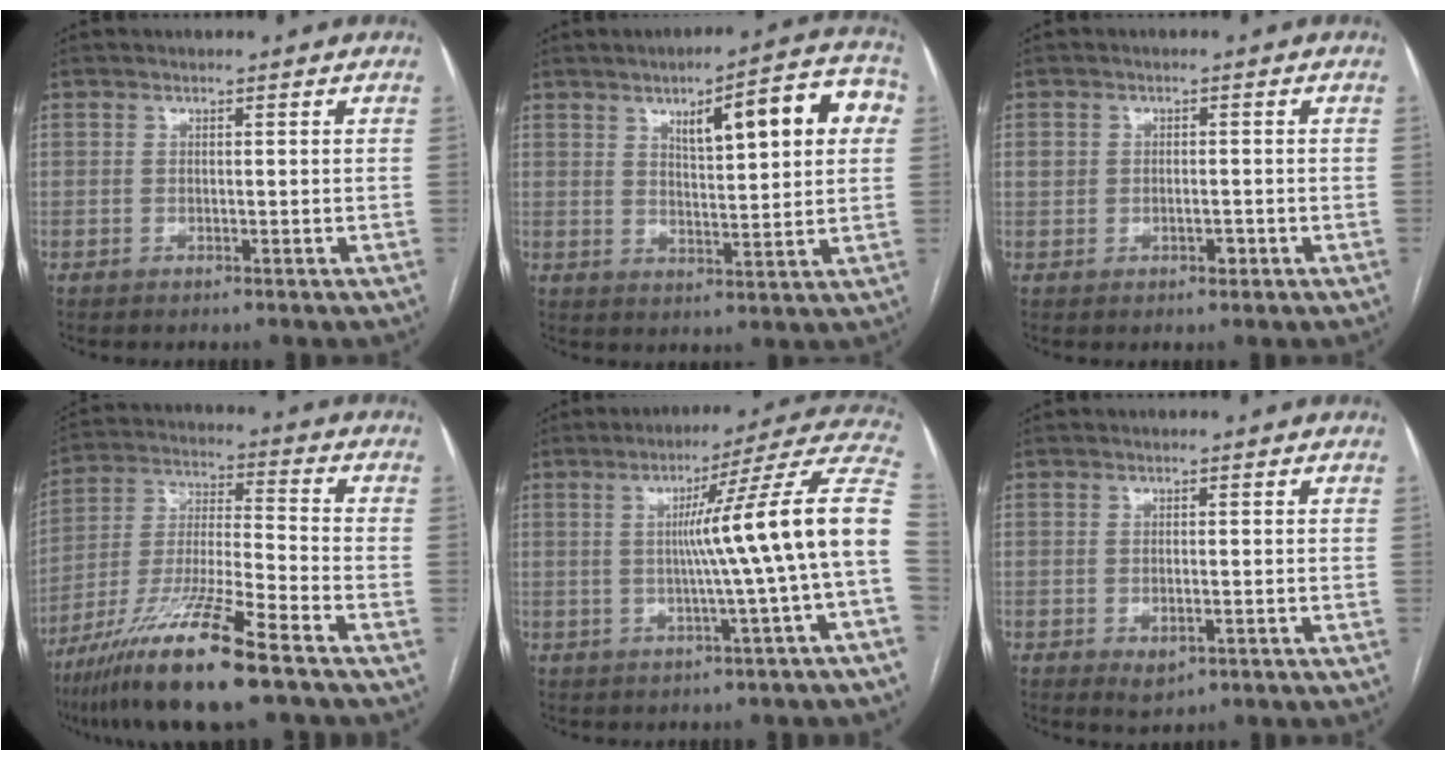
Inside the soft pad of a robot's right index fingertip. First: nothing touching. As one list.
[{"total": 13.4, "force": [4.6, 3.1, 12.2], "torque": [-0.161, 0.026, 0.060]}, {"total": 2.8, "force": [-0.4, 2.2, 1.7], "torque": [-0.030, 0.012, 0.003]}, {"total": 16.6, "force": [-11.0, 0.6, 12.4], "torque": [-0.258, -0.038, -0.204]}, {"total": 15.1, "force": [-0.5, -2.5, 14.9], "torque": [-0.187, 0.017, -0.012]}, {"total": 2.4, "force": [-0.9, 1.3, 1.9], "torque": [-0.029, -0.003, -0.003]}]